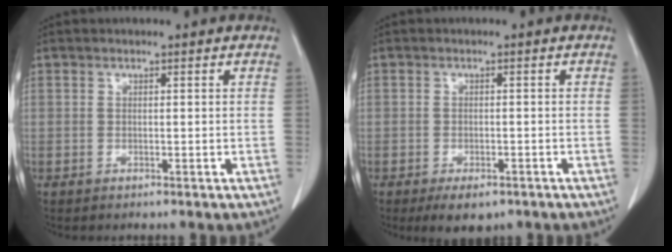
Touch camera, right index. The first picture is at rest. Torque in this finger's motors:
{"motor_torque": [-0.03, 0.04, 0.04, 0.00]}